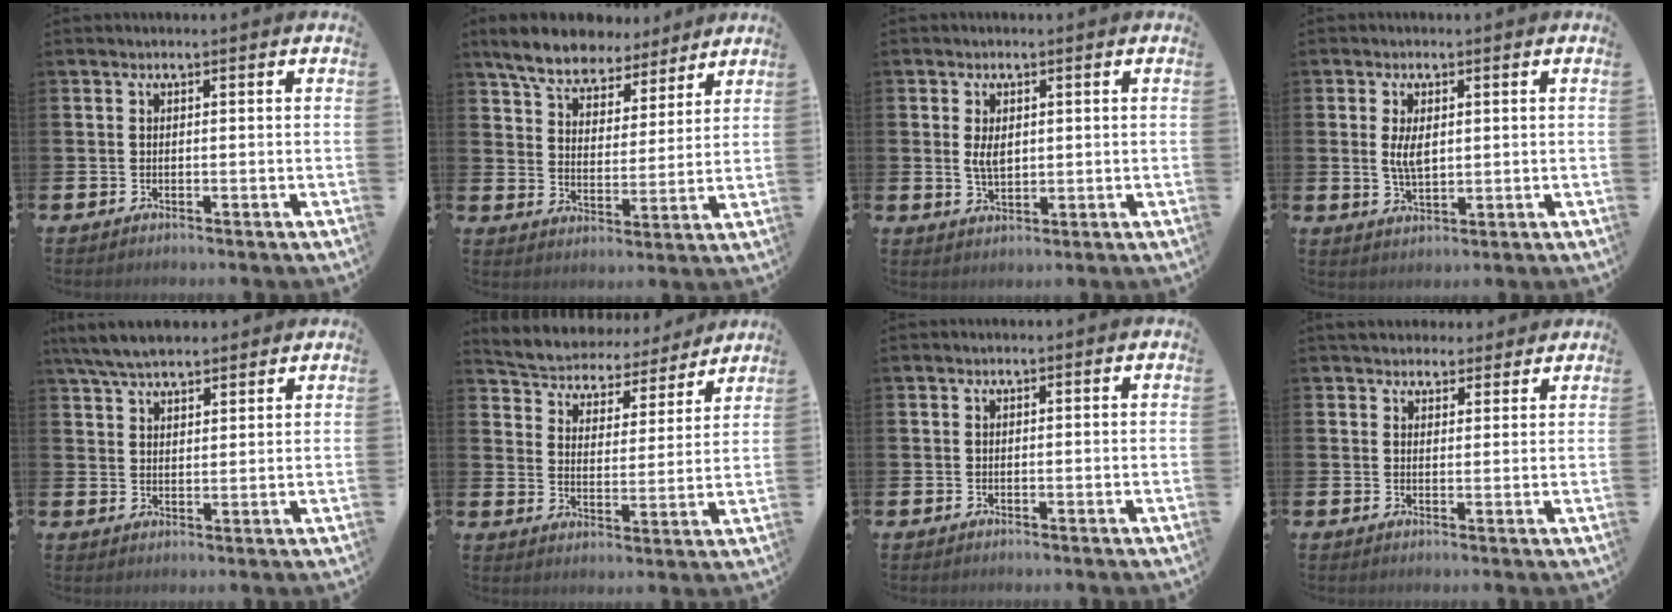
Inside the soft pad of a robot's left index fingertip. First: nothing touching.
{"total": 7.8, "force": [7.2, 2.7, 1.7], "torque": [-0.067, -0.036, 0.129]}
{"total": 3.3, "force": [0.9, 2.0, 2.6], "torque": [-0.034, -0.001, 0.011]}
{"total": 4.0, "force": [1.0, 2.0, 3.4], "torque": [-0.058, 0.002, 0.016]}
{"total": 6.0, "force": [5.6, 1.4, 1.6], "torque": [-0.053, -0.010, 0.104]}
{"total": 5.3, "force": [5.0, 1.8, 0.2], "torque": [-0.032, -0.045, 0.081]}
{"total": 0.0}
{"total": 4.0, "force": [3.7, 1.4, 0.1], "torque": [-0.001, -0.012, 0.067]}